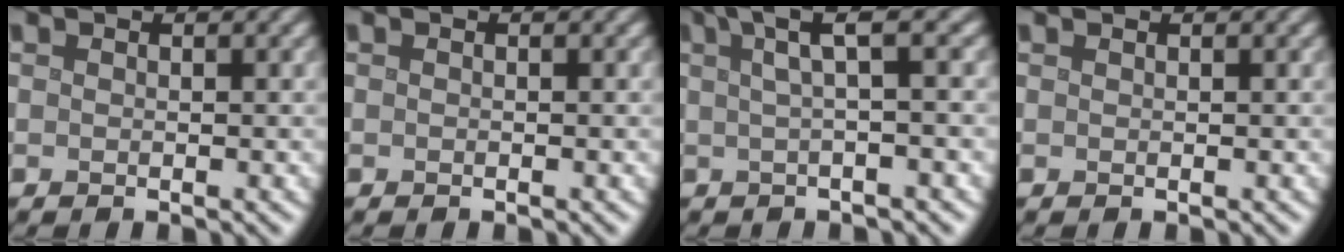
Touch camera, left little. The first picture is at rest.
{"total": 0.0}
{"total": 4.5, "force": [1.6, 0.8, 4.1], "torque": [-0.063, 0.015, 0.025]}
{"total": 0.0}